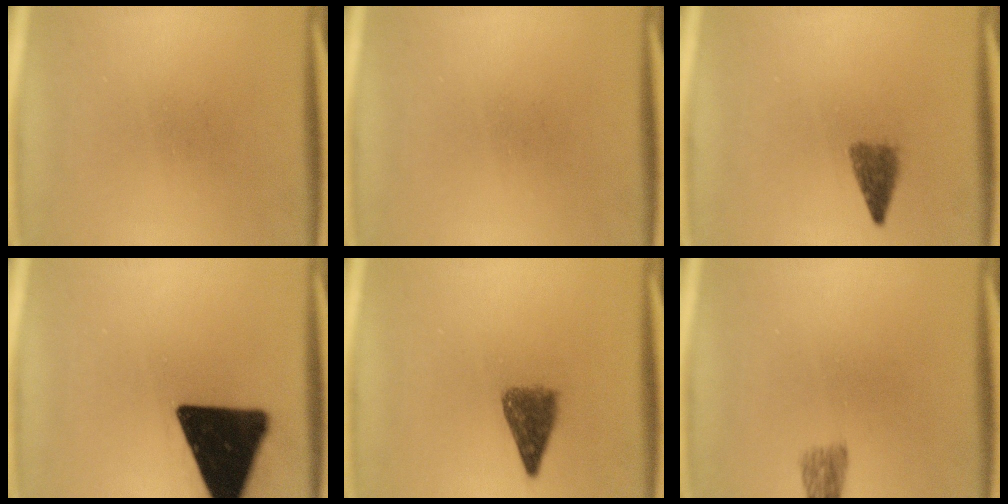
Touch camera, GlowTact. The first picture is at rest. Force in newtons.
{"total": 0.0}
{"total": 2.8}
{"total": 20.1}
{"total": 4.7}
{"total": 2.5}